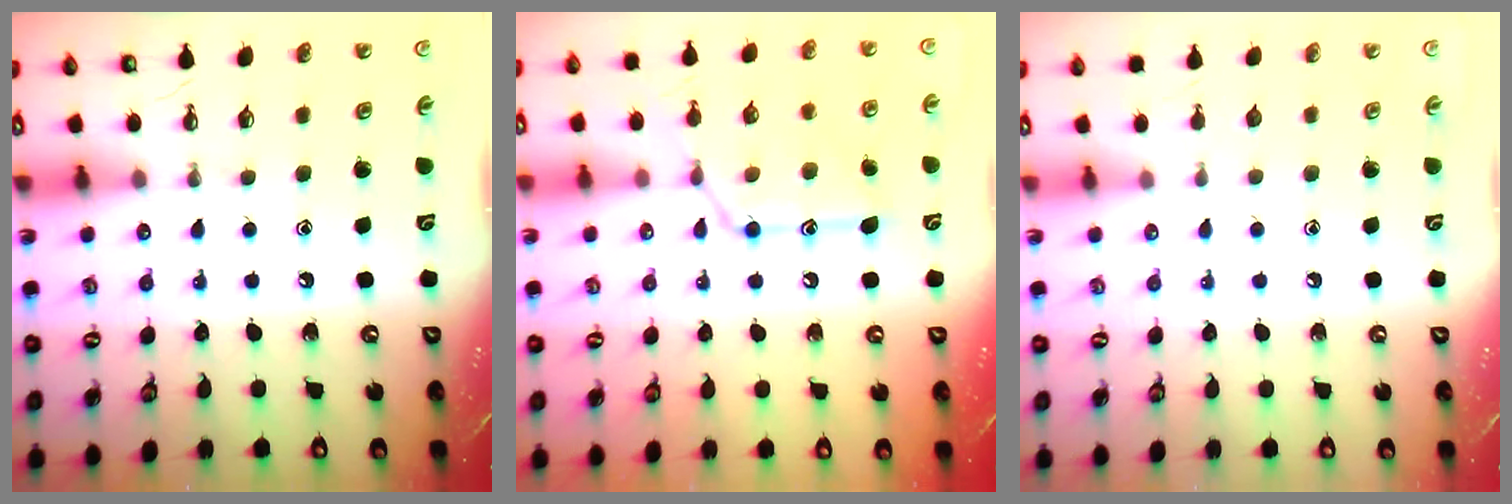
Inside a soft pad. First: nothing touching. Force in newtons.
{"total": 15.0, "press": 15.0, "slide": 1.1}
{"total": 0.0}